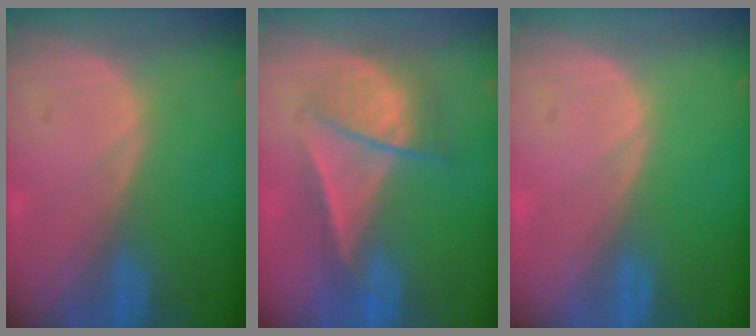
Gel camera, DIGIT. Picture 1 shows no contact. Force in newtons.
{"total": 6.6, "press": 6.5, "slide": 1.2}
{"total": 0.0}